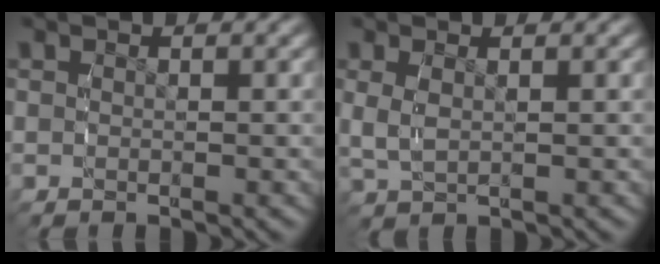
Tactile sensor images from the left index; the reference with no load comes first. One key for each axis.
{"total": 2.3, "fx": 0.3, "fy": 1.7, "fz": 1.5, "tx": -0.047, "ty": -0.009, "tz": 0.011}